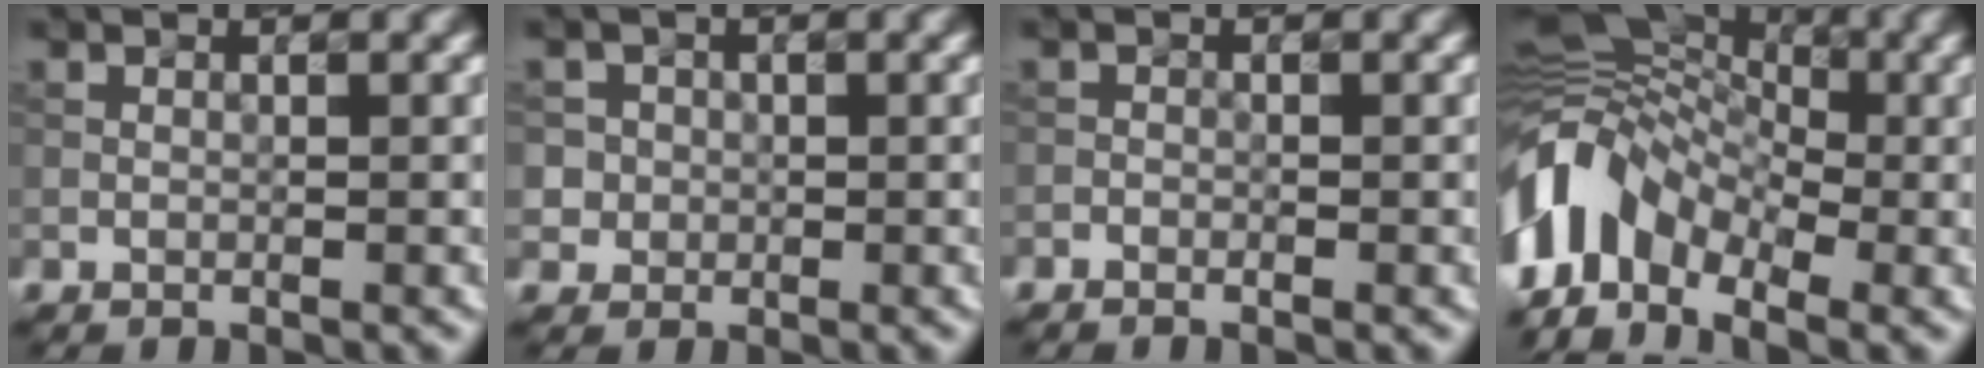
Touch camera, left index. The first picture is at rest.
{"total": 3.0, "force": [0.4, 2.9, 0.7], "torque": [0.000, 0.009, 0.008]}
{"total": 0.6, "force": [-0.5, 0.2, 0.0], "torque": [0.004, -0.002, -0.012]}
{"total": 9.7, "force": [-3.2, 6.4, 6.5], "torque": [-0.123, 0.013, -0.081]}